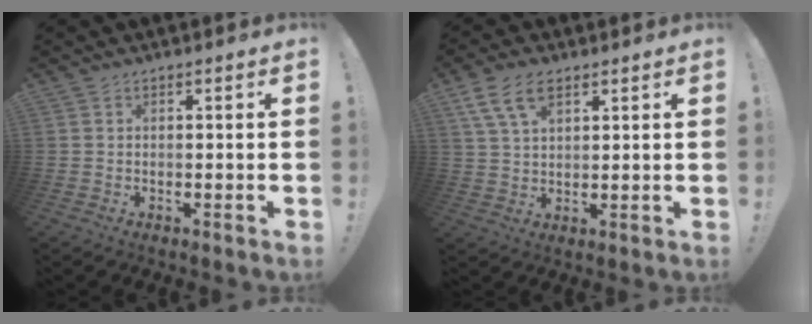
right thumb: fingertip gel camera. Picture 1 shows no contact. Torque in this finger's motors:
{"motor_torque": [-0.03, 0.06, 0.00, 0.01, 0.19]}